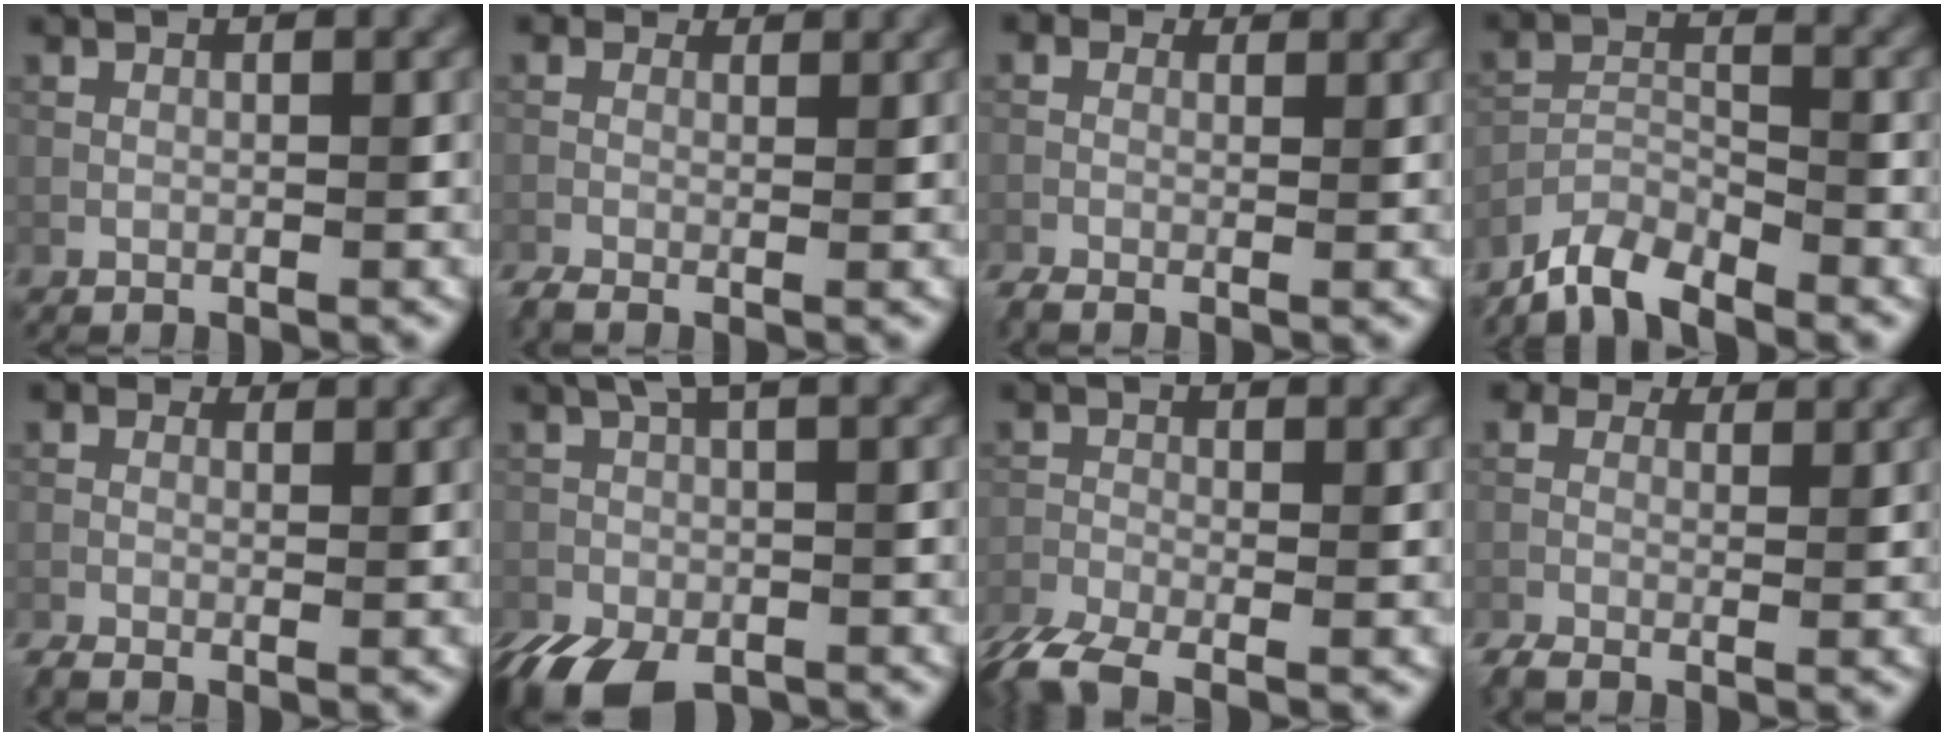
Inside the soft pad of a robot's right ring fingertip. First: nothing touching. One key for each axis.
{"total": 2.6, "fx": -0.3, "fy": 1.8, "fz": 1.8, "tx": -0.041, "ty": -0.003, "tz": -0.012}
{"total": 2.9, "fx": -0.5, "fy": 2.1, "fz": 2.0, "tx": -0.036, "ty": 0.001, "tz": -0.009}
{"total": 4.6, "fx": -4.3, "fy": 1.1, "fz": 1.0, "tx": -0.023, "ty": -0.006, "tz": -0.084}
{"total": 2.3, "fx": -0.6, "fy": 1.6, "fz": 1.5, "tx": -0.032, "ty": -0.003, "tz": -0.013}
{"total": 7.8, "fx": -3.8, "fy": 3.2, "fz": 6.0, "tx": -0.119, "ty": -0.023, "tz": -0.062}
{"total": 5.7, "fx": -4.2, "fy": 1.9, "fz": 3.3, "tx": -0.076, "ty": -0.021, "tz": -0.087}
{"total": 4.4, "fx": 0.9, "fy": 3.2, "fz": 2.9, "tx": -0.064, "ty": 0.000, "tz": 0.010}